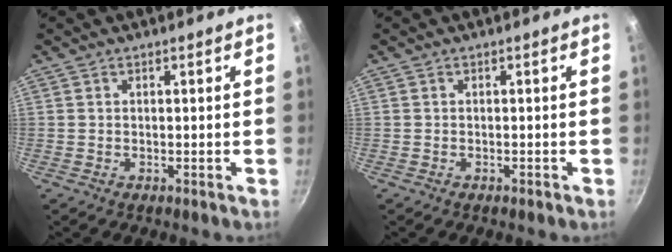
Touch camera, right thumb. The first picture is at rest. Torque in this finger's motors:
{"motor_torque": [-0.78, -0.10, -0.27, 0.02, 0.04]}